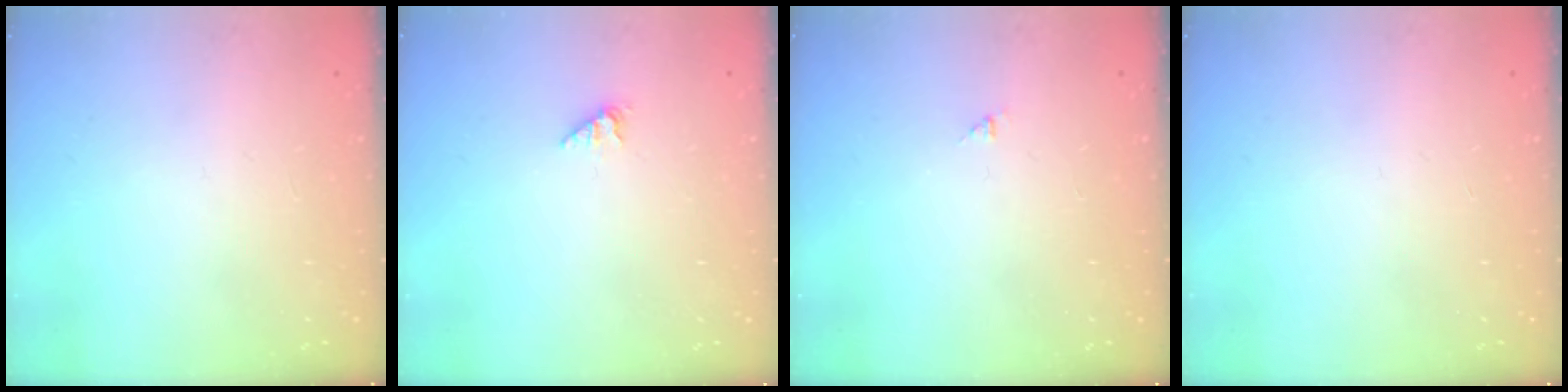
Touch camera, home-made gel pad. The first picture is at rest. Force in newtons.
{"total": 1.0, "press": 1.0, "slide": 0.2}
{"total": 1.0, "press": 1.0, "slide": 0.2}
{"total": 0.0}